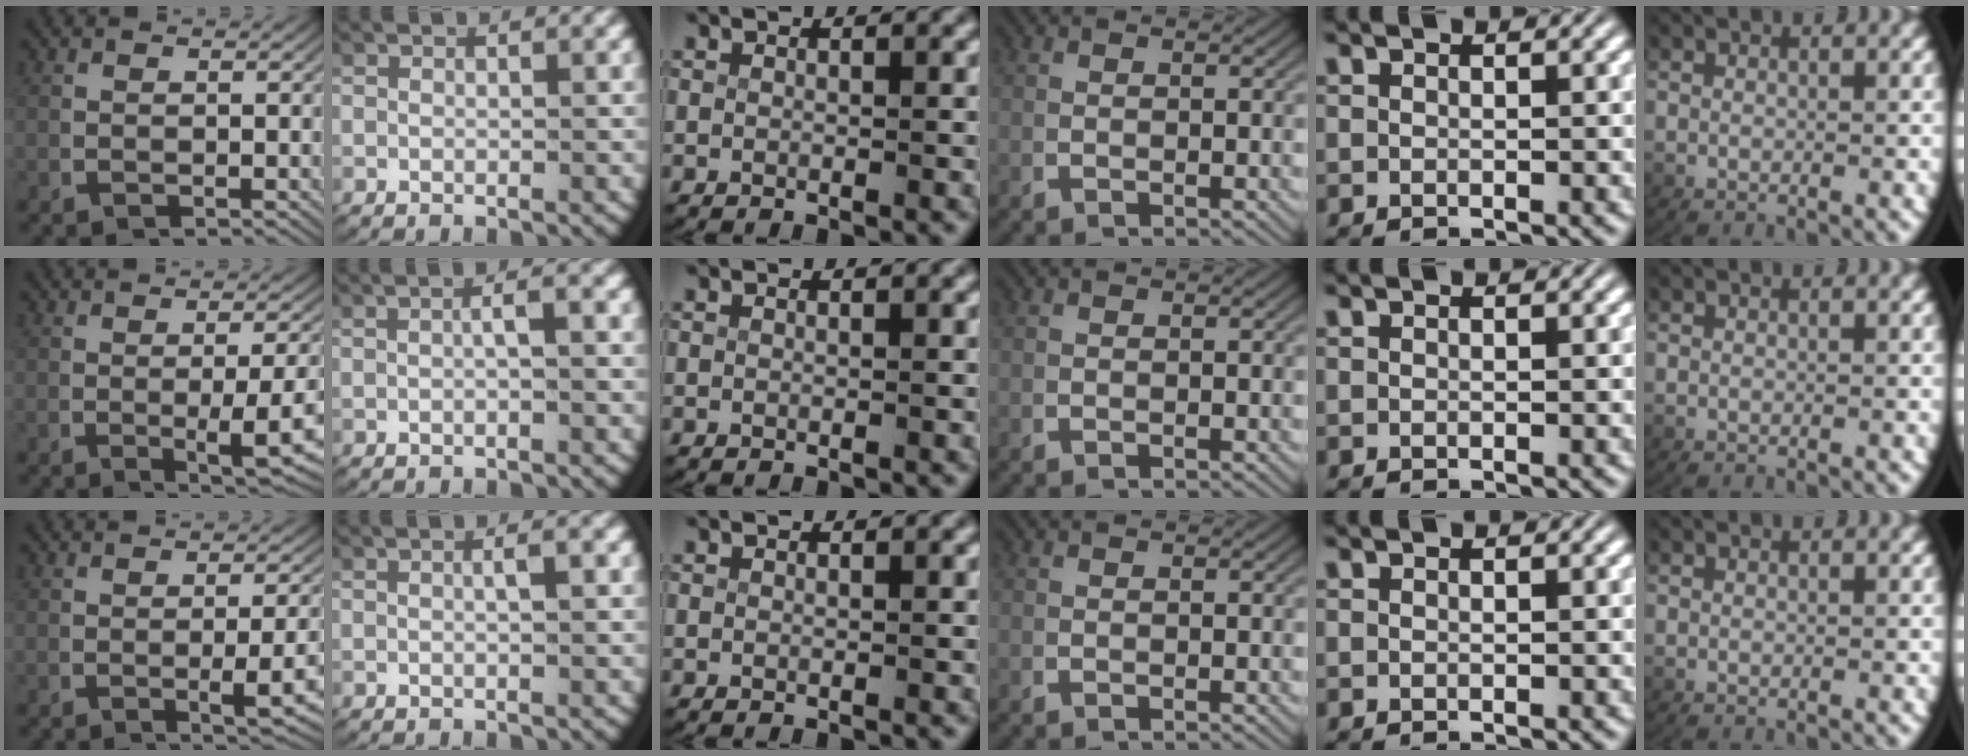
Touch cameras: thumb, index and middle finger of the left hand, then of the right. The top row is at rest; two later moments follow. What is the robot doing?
{"motion": "lift_and_place", "object": "map"}